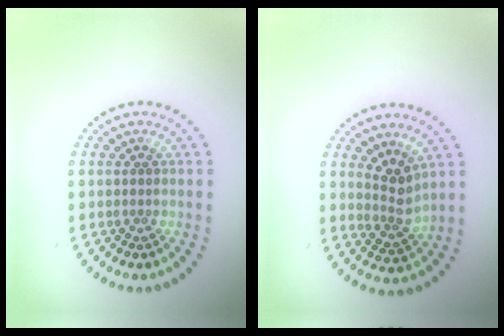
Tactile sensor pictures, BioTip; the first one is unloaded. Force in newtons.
{"total": 2.7, "press": 2.0, "slide": 1.9}